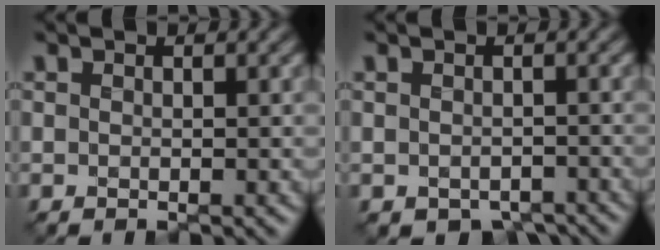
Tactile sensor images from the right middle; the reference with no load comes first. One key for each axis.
{"total": 2.9, "fx": -1.6, "fy": 1.8, "fz": 1.6, "tx": -0.017, "ty": -0.016, "tz": -0.017}